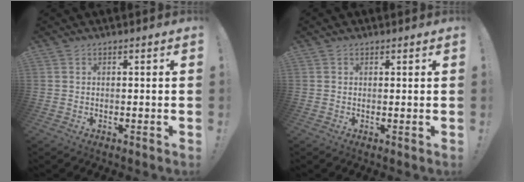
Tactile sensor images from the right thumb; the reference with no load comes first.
{"total": 1.1, "force": [0.8, 0.7, 0.4], "torque": [0.006, -0.005, 0.012]}